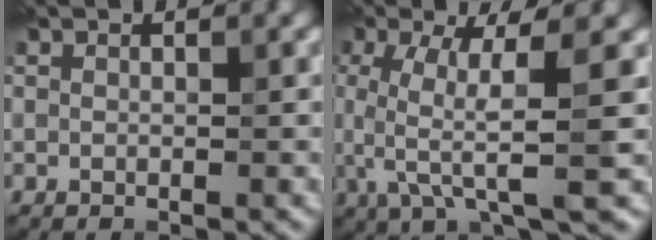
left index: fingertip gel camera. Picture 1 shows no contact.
{"total": 7.4, "force": [0.1, 1.8, 7.2], "torque": [-0.135, 0.003, 0.002]}